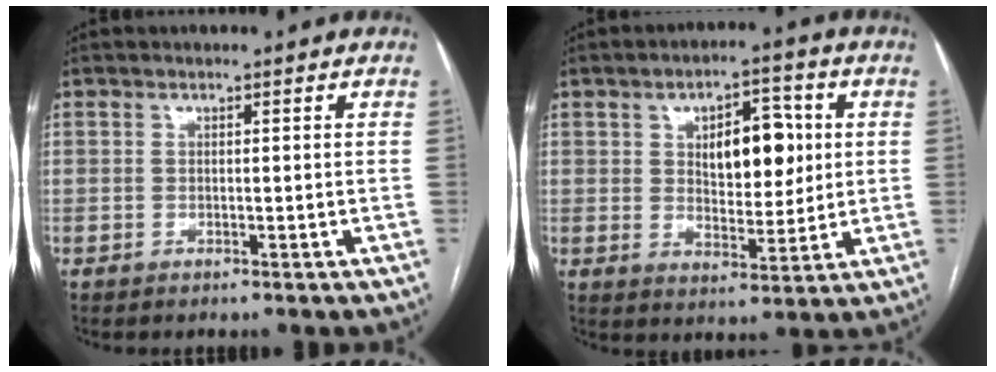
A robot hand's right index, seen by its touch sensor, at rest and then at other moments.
{"total": 9.6, "force": [2.2, 4.6, 8.1], "torque": [-0.114, 0.011, 0.040]}